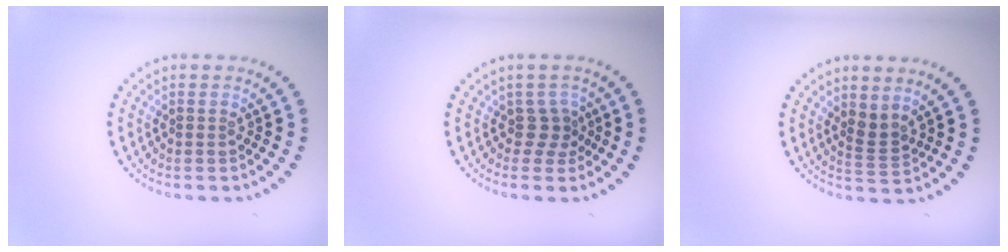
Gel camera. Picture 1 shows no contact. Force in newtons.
{"total": 1.9, "press": 1.3, "slide": 1.4}
{"total": 1.8, "press": 1.3, "slide": 1.3}